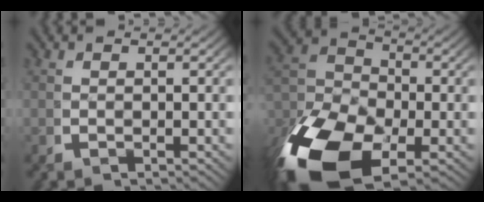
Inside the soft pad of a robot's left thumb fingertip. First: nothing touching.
{"total": 13.4, "force": [-5.2, 8.2, 9.3], "torque": [-0.171, -0.037, -0.074]}